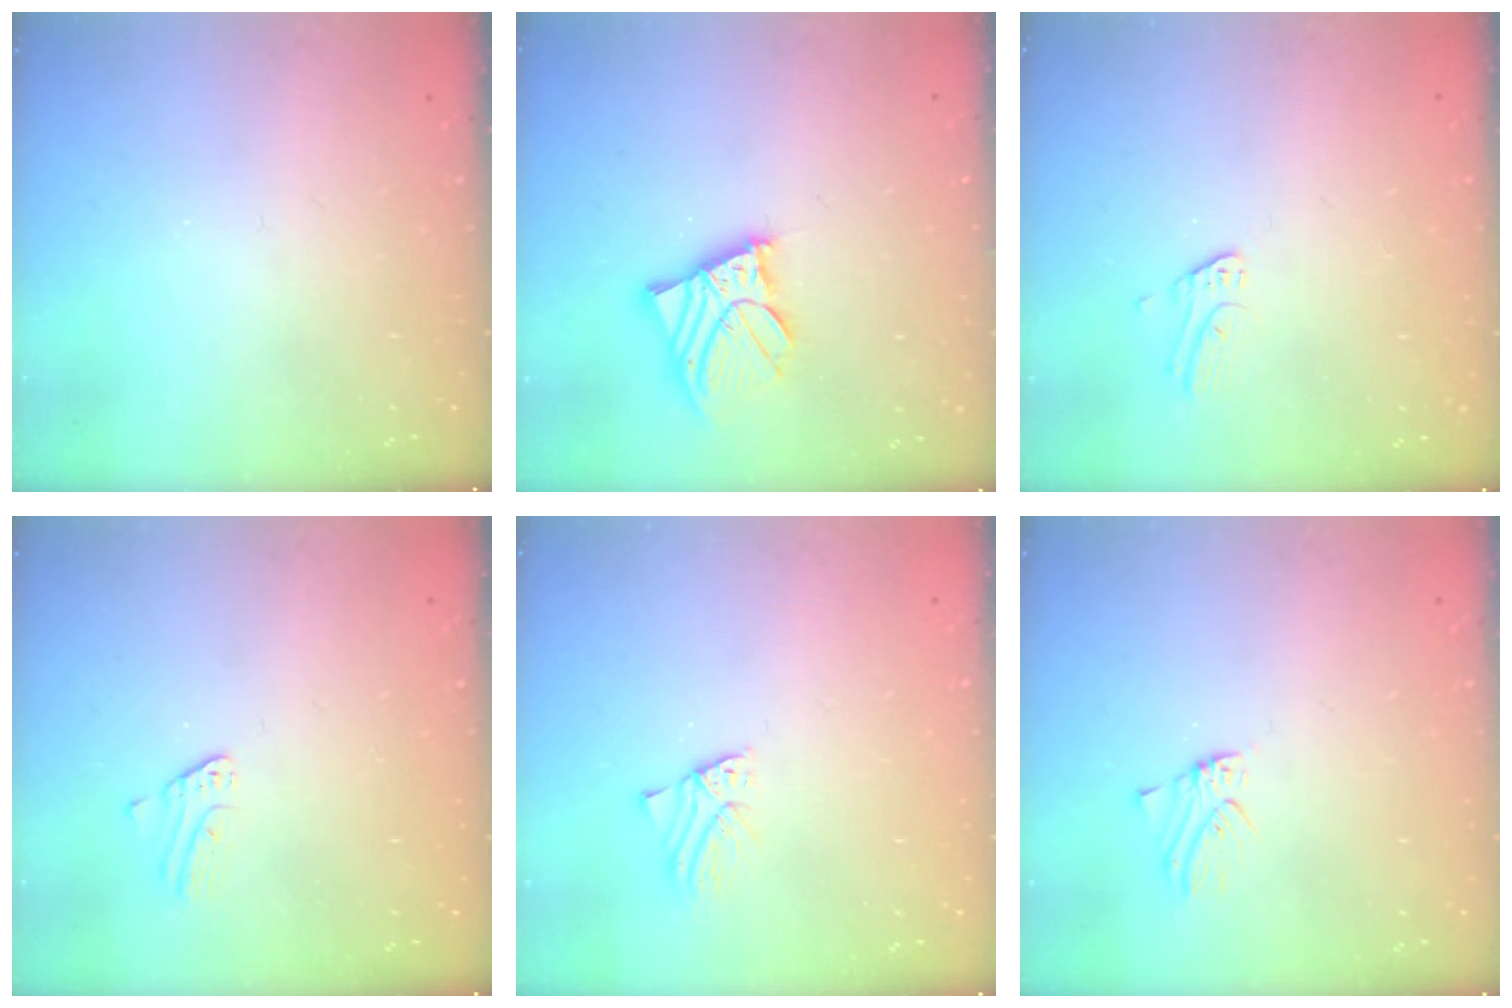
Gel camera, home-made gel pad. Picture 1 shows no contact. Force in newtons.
{"total": 10.7, "press": 10.6, "slide": 1.4}
{"total": 2.8, "press": 2.8, "slide": 0.2}
{"total": 2.1, "press": 2.1, "slide": 0.2}
{"total": 1.2, "press": 1.2, "slide": 0.1}
{"total": 0.0}